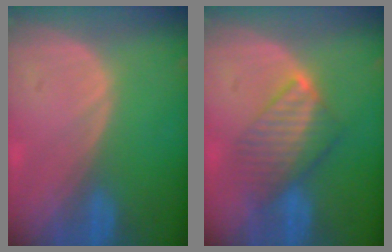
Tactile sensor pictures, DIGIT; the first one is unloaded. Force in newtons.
{"total": 6.5, "press": 6.5, "slide": 0.7}